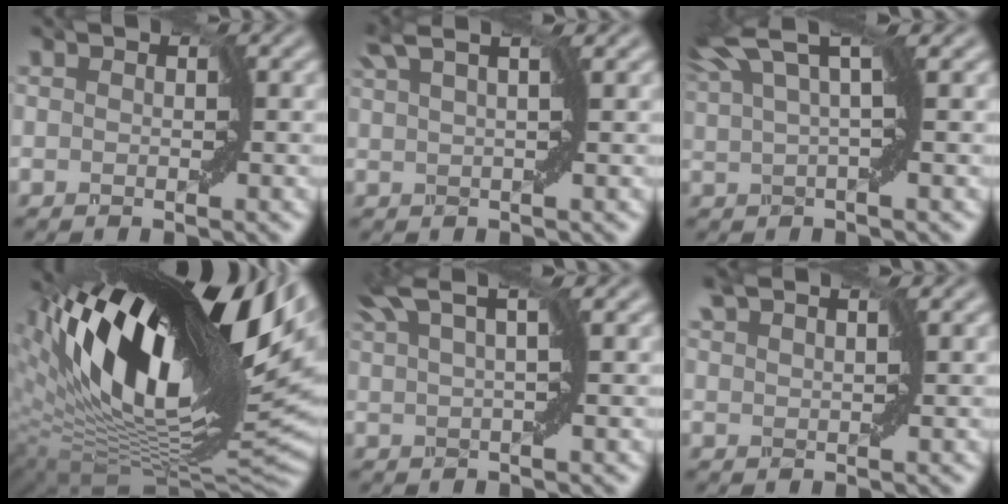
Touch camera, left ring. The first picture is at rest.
{"total": 2.8, "force": [1.7, -0.1, 2.2], "torque": [-0.041, 0.009, 0.025]}
{"total": 5.4, "force": [3.2, 0.4, 4.3], "torque": [-0.073, 0.016, 0.054]}
{"total": 19.3, "force": [8.1, 6.6, 16.2], "torque": [-0.287, 0.020, 0.143]}
{"total": 3.7, "force": [2.2, 0.0, 3.0], "torque": [-0.053, 0.012, 0.035]}
{"total": 1.7, "force": [1.5, -0.3, 0.8], "torque": [-0.016, 0.004, 0.023]}